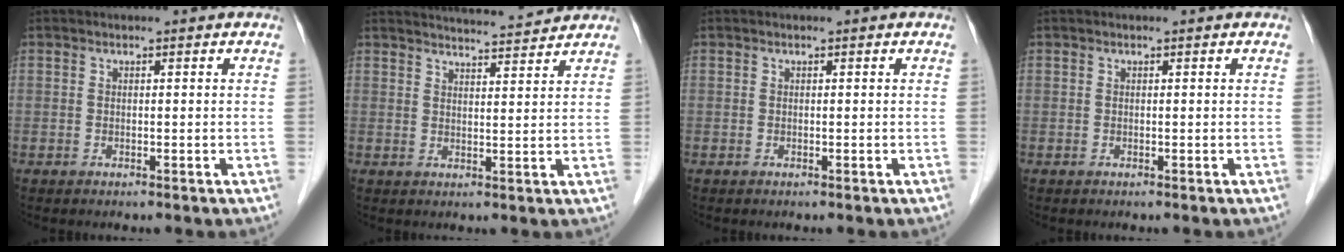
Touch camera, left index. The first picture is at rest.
{"total": 7.4, "force": [7.2, -0.2, 1.4], "torque": [-0.029, 0.009, 0.100]}
{"total": 0.0}
{"total": 0.0}